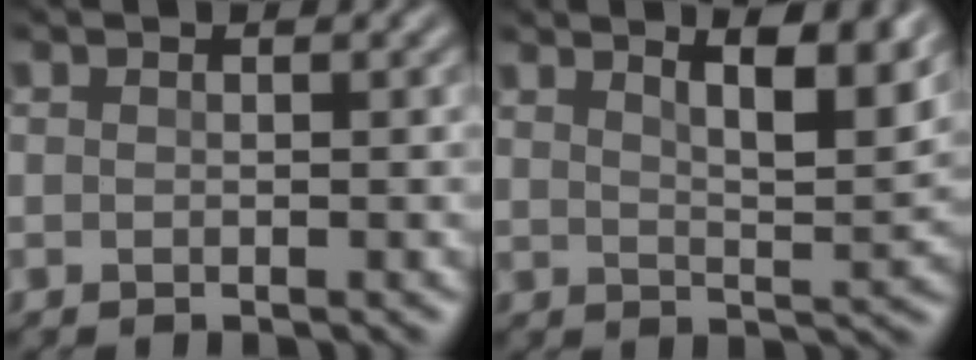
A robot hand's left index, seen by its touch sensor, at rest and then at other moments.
{"total": 6.4, "force": [4.2, 1.7, 4.6], "torque": [-0.059, 0.007, 0.051]}